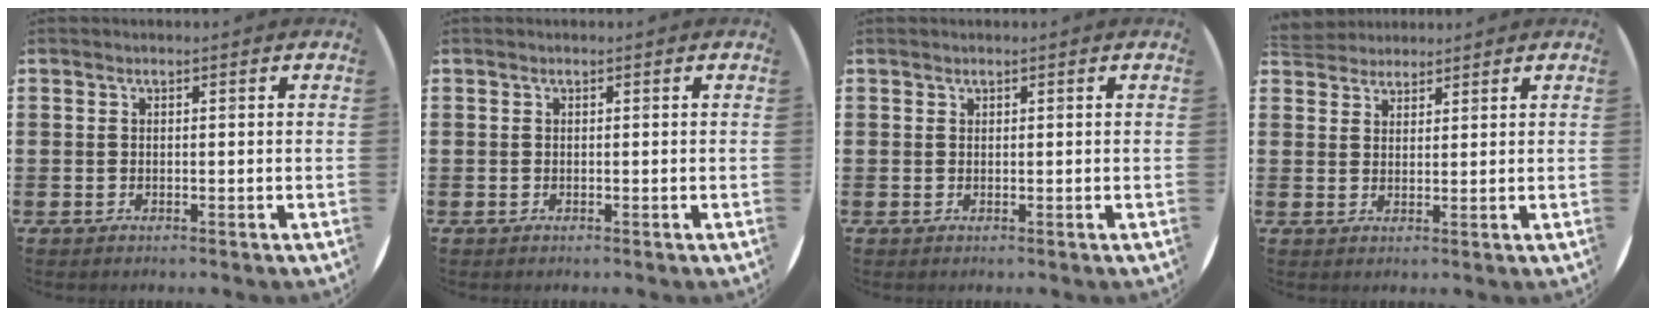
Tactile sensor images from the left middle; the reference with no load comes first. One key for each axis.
{"total": 0.0}
{"total": 0.0}
{"total": 3.1, "fx": 3.0, "fy": 0.9, "fz": -0.2, "tx": -0.004, "ty": -0.002, "tz": 0.058}